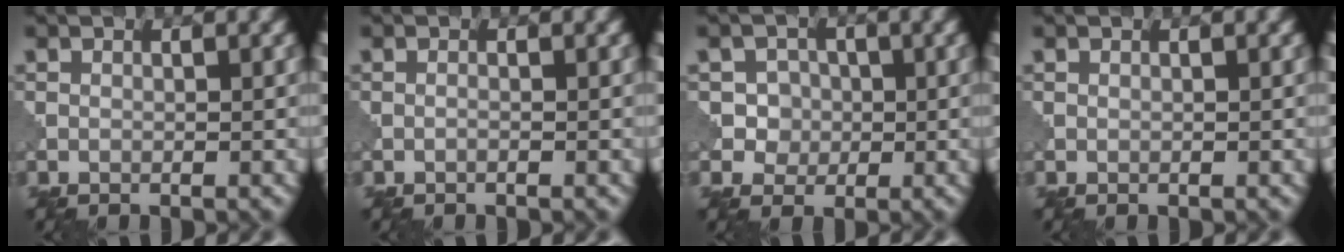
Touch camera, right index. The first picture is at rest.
{"total": 0.0}
{"total": 3.2, "force": [0.3, 3.1, 0.8], "torque": [0.002, 0.004, 0.004]}
{"total": 0.0}